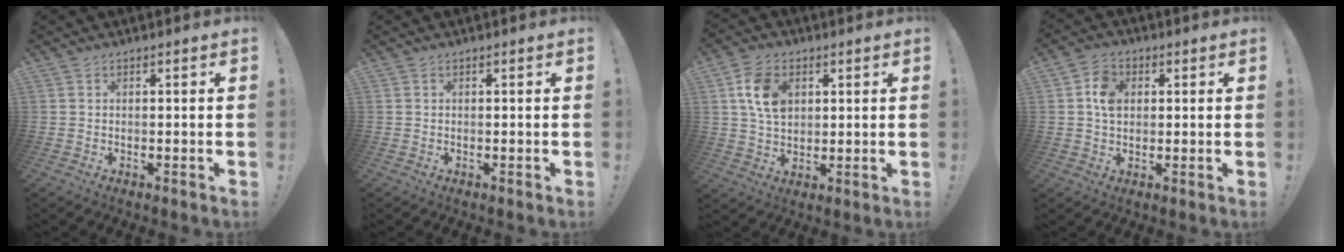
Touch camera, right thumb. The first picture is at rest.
{"total": 0.0}
{"total": 11.1, "force": [3.5, 7.8, 7.1], "torque": [-0.119, 0.006, 0.067]}
{"total": 6.7, "force": [1.2, 5.2, 4.1], "torque": [-0.062, 0.009, 0.022]}